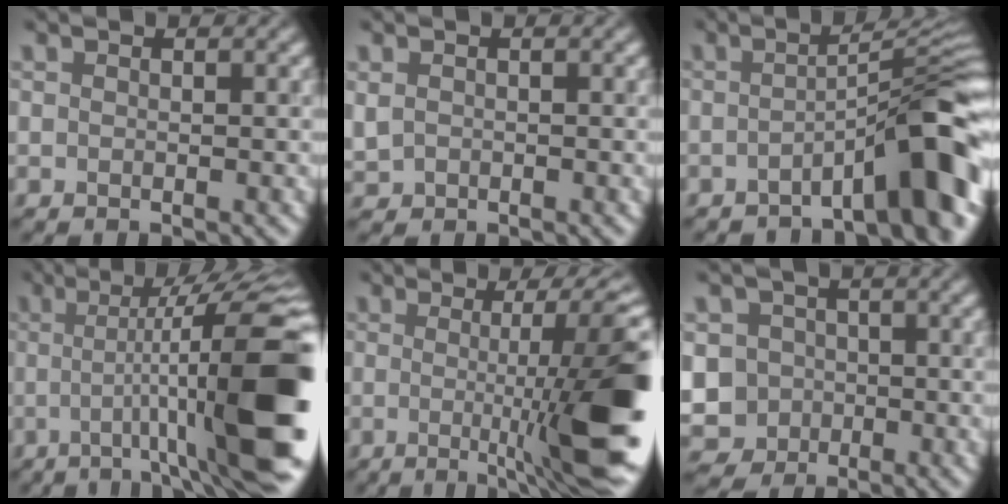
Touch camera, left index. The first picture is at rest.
{"total": 1.1, "force": [-0.3, 0.9, 0.6], "torque": [-0.014, 0.000, -0.003]}
{"total": 8.4, "force": [-4.2, 1.5, 7.2], "torque": [-0.084, 0.025, -0.068]}
{"total": 16.1, "force": [-1.5, 3.1, 15.8], "torque": [-0.202, 0.020, -0.017]}
{"total": 12.3, "force": [-1.2, 2.0, 12.1], "torque": [-0.143, -0.006, -0.015]}
{"total": 8.8, "force": [-2.6, 7.9, 2.8], "torque": [-0.063, -0.004, -0.074]}